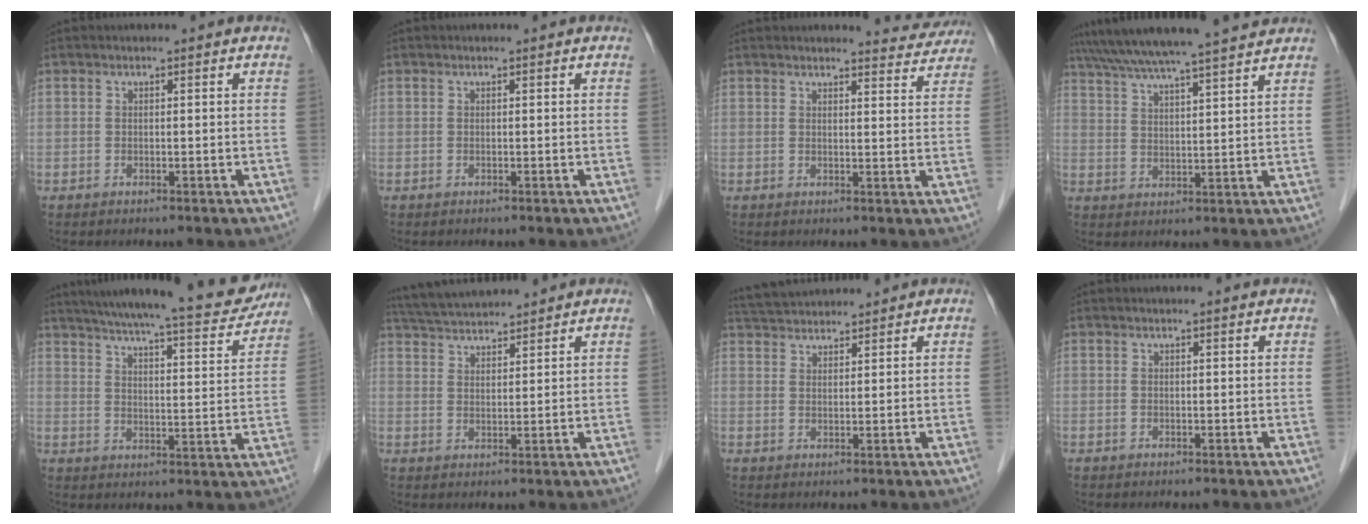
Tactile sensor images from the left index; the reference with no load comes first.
{"total": 0.0}
{"total": 5.4, "force": [5.4, 0.8, 0.2], "torque": [0.001, -0.014, 0.045]}
{"total": 16.5, "force": [14.7, -0.4, 7.3], "torque": [-0.131, 0.019, 0.215]}
{"total": 20.6, "force": [18.6, 2.3, 8.6], "torque": [-0.134, -0.018, 0.243]}
{"total": 8.8, "force": [8.4, 0.6, 2.6], "torque": [-0.056, 0.033, 0.145]}
{"total": 7.0, "force": [6.8, 0.8, 1.6], "torque": [-0.037, 0.039, 0.116]}
{"total": 1.3, "force": [1.2, -0.1, 0.4], "torque": [-0.012, 0.005, 0.017]}